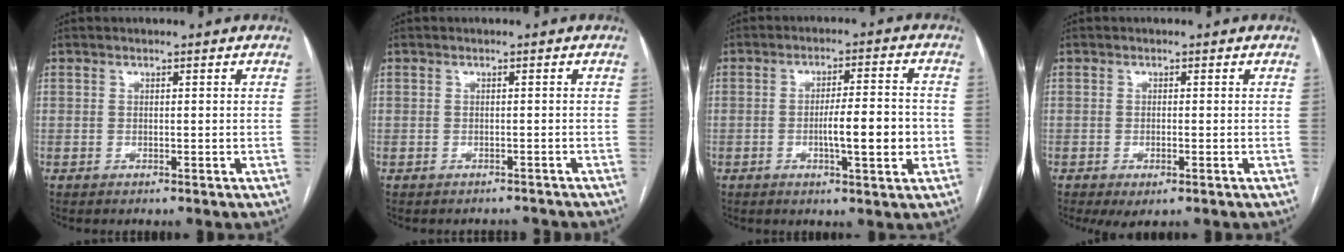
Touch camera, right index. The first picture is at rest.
{"total": 2.6, "force": [-2.3, 1.1, -0.4], "torque": [0.009, 0.005, -0.031]}
{"total": 8.2, "force": [-1.6, 1.1, 7.9], "torque": [-0.125, 0.006, -0.025]}
{"total": 2.8, "force": [-1.2, 0.6, 2.5], "torque": [-0.041, -0.008, -0.013]}